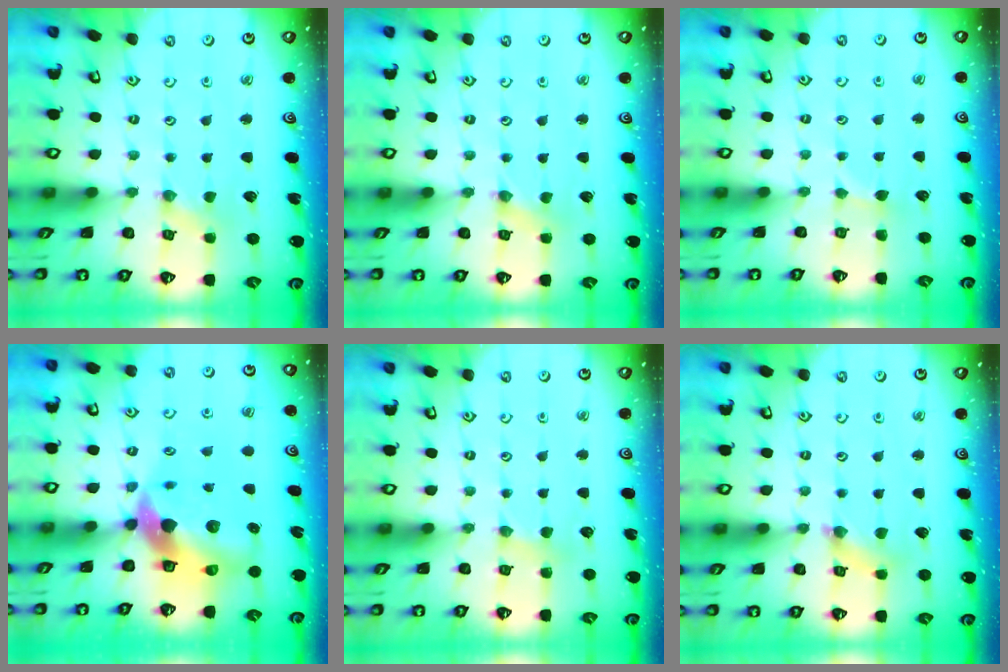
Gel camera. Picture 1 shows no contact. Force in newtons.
{"total": 0.0}
{"total": 1.3, "press": 1.3, "slide": 0.2}
{"total": 12.5, "press": 12.4, "slide": 1.6}
{"total": 2.5, "press": 2.5, "slide": 0.4}
{"total": 2.7, "press": 2.7, "slide": 0.4}